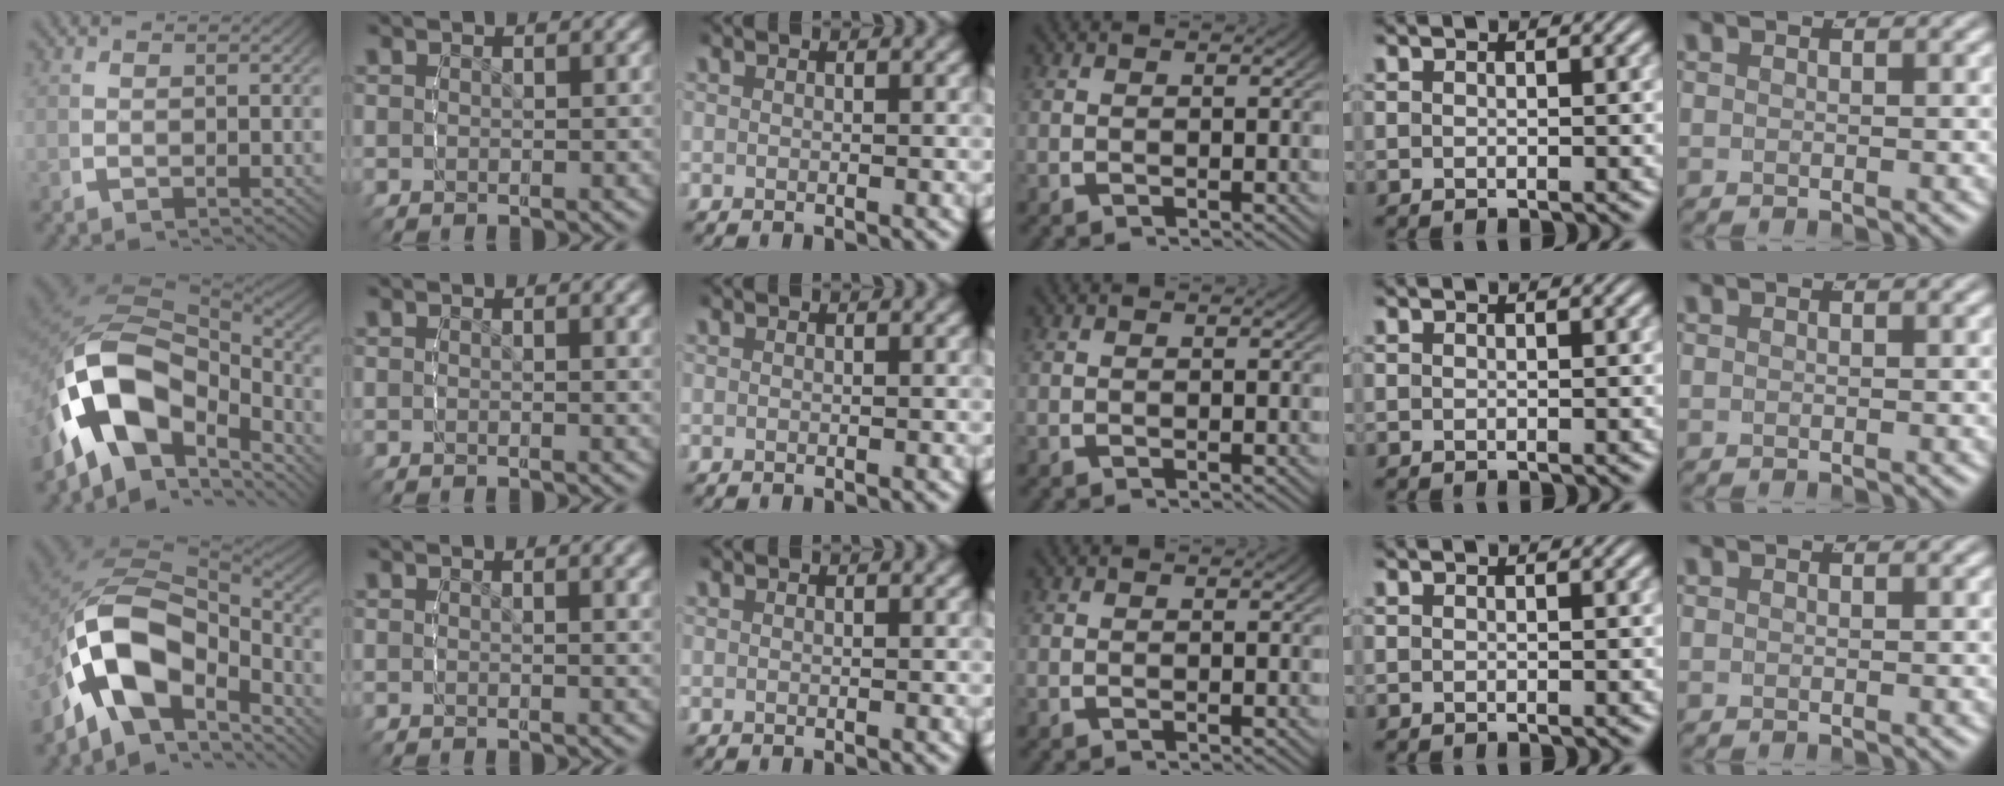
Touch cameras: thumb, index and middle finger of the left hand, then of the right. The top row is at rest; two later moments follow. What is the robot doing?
{"motion": "lift_and_place", "object": "screwdriver"}